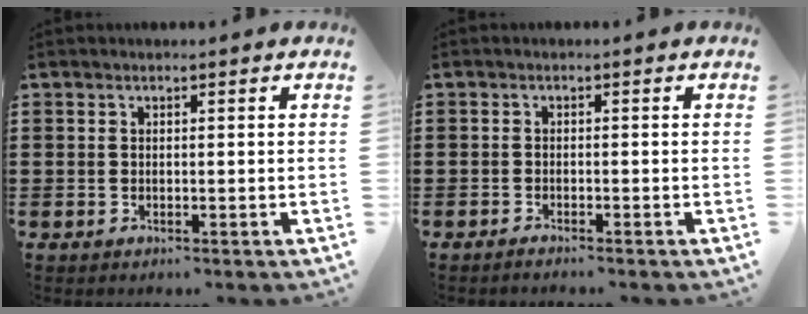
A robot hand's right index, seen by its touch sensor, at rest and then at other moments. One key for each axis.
{"total": 1.0, "fx": -1.0, "fy": -0.1, "fz": 0.1, "tx": -0.004, "ty": 0.000, "tz": -0.020}